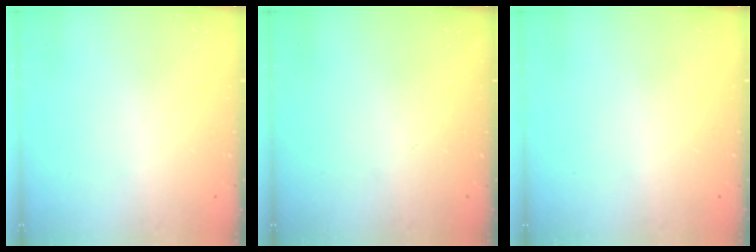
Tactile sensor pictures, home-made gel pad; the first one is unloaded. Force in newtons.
{"total": 0.0}
{"total": 0.0}